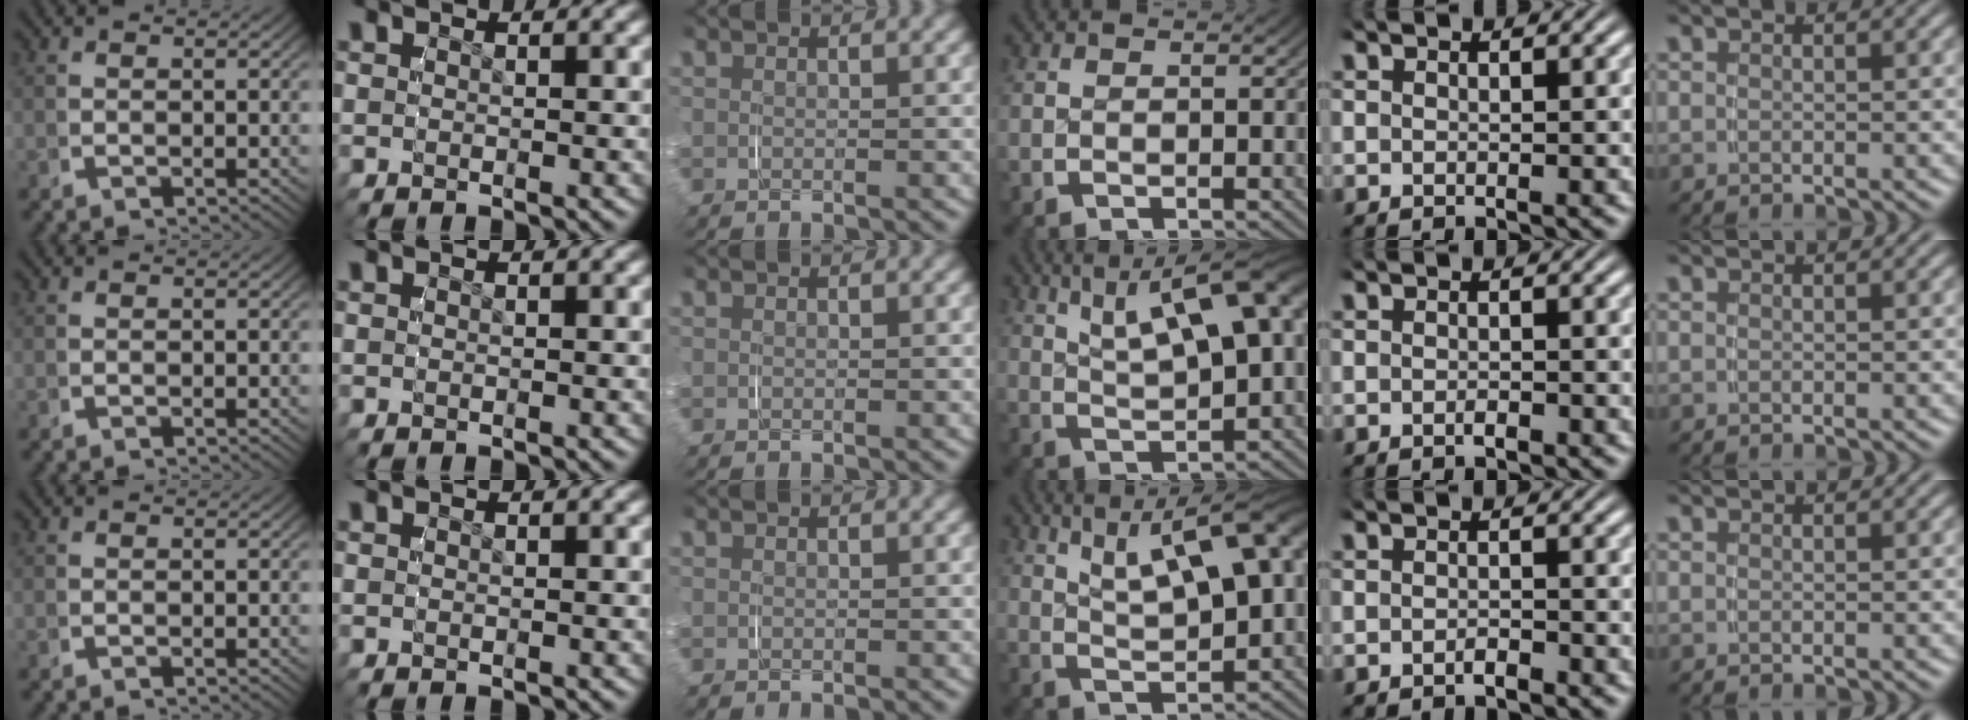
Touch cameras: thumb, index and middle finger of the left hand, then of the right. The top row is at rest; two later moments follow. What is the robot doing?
{"motion": "grasp_and_lifting", "object": "map"}